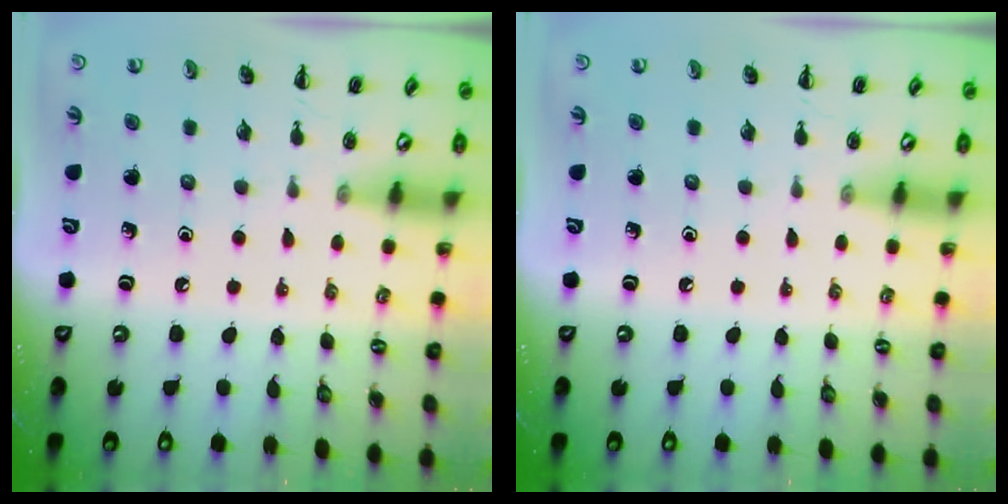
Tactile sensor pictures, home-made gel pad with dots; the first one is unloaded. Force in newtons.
{"total": 0.0}